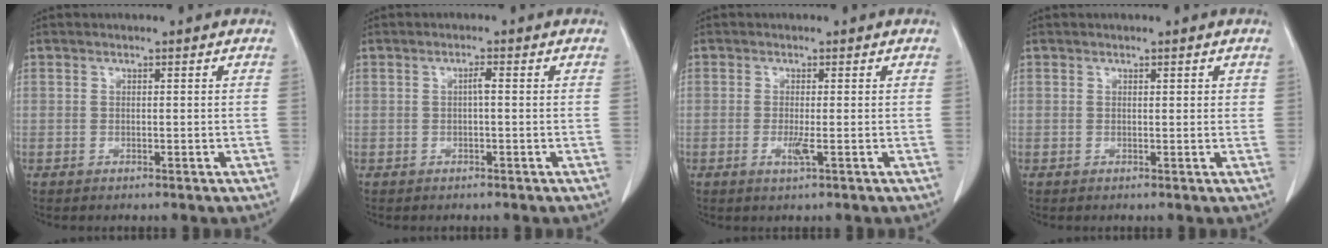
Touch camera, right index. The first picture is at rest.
{"total": 1.2, "force": [0.0, 0.1, 1.2], "torque": [-0.020, 0.003, 0.001]}
{"total": 1.9, "force": [-0.5, -0.1, 1.8], "torque": [-0.039, -0.007, -0.009]}
{"total": 1.0, "force": [0.5, 0.3, 0.8], "torque": [-0.011, 0.000, 0.006]}